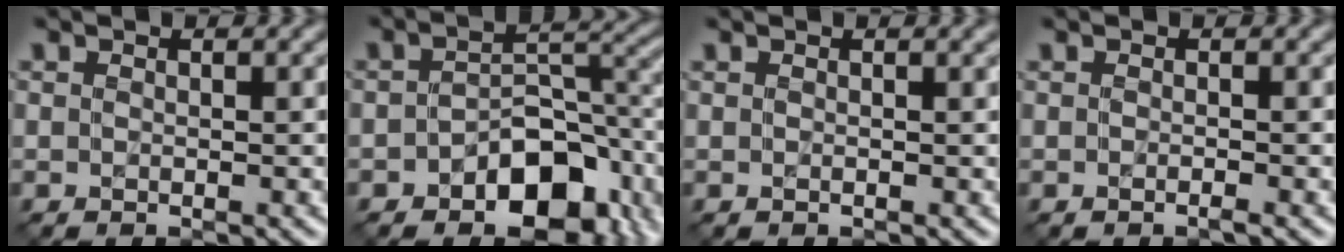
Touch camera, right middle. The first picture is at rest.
{"total": 8.8, "force": [-3.2, 5.1, 6.4], "torque": [-0.077, -0.001, -0.051]}
{"total": 1.2, "force": [0.5, 0.4, 1.0], "torque": [-0.011, 0.004, 0.001]}
{"total": 0.8, "force": [-0.3, 0.1, 0.7], "torque": [-0.010, -0.003, -0.008]}